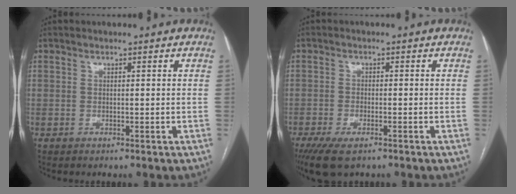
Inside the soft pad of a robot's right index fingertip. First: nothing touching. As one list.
[{"total": 6.1, "force": [-4.2, 2.0, 4.0], "torque": [-0.072, -0.012, -0.069]}]